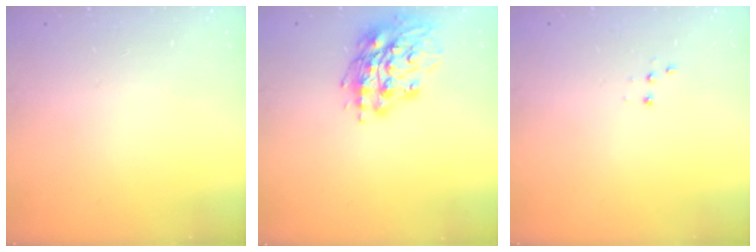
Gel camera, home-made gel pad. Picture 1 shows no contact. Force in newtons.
{"total": 16.0, "press": 16.0, "slide": 1.4}
{"total": 2.8, "press": 2.7, "slide": 0.7}